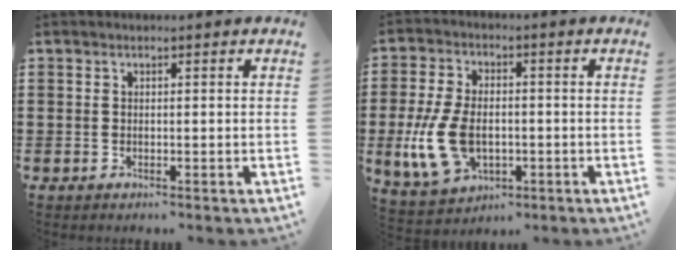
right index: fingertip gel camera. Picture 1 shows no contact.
{"total": 10.2, "force": [-2.0, 6.3, 7.7], "torque": [-0.192, -0.003, -0.040]}